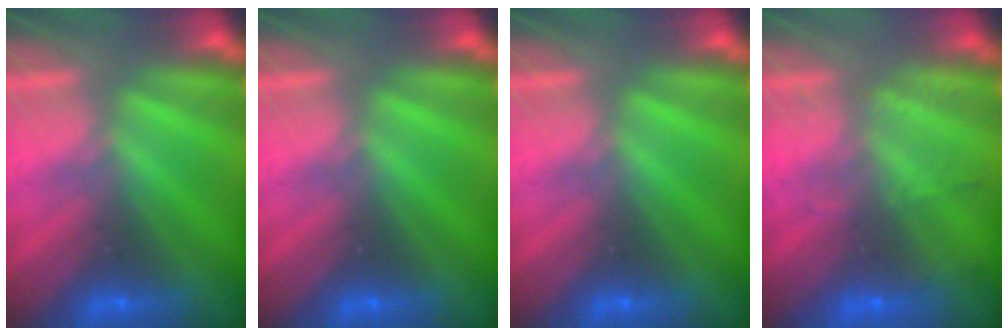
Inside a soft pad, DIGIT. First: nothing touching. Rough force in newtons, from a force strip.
{"total": 0.0}
{"total": 0.0}
{"total": 2.0}